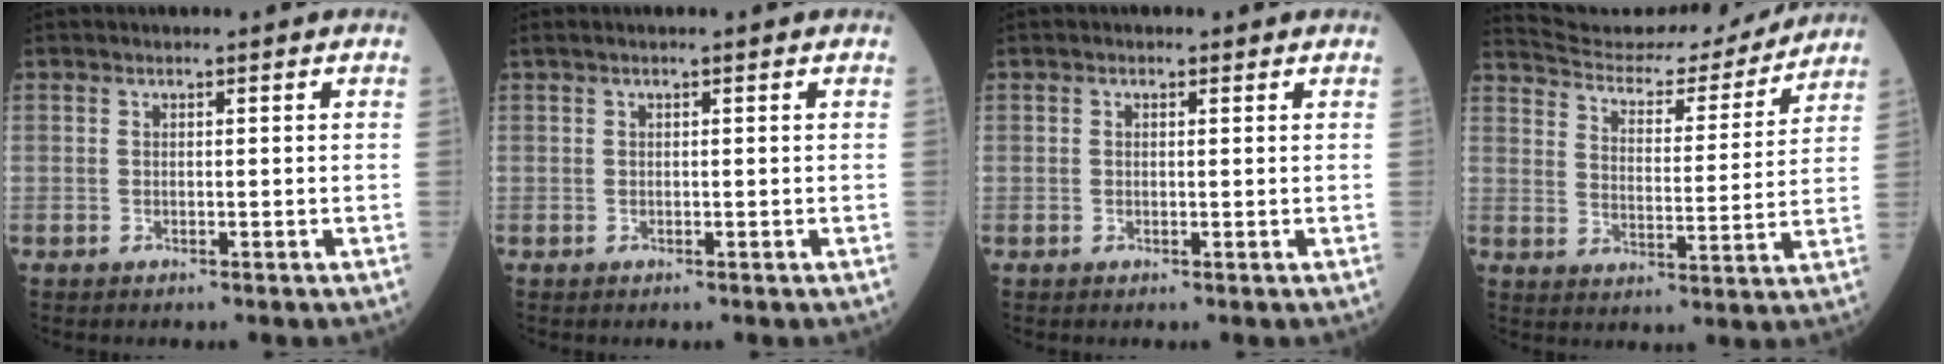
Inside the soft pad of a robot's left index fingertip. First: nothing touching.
{"total": 1.4, "force": [1.2, 0.1, 0.7], "torque": [-0.015, 0.027, 0.026]}
{"total": 0.9, "force": [0.5, 0.8, 0.0], "torque": [0.006, 0.000, 0.007]}
{"total": 18.8, "force": [18.1, 2.1, 4.5], "torque": [-0.075, -0.014, 0.261]}